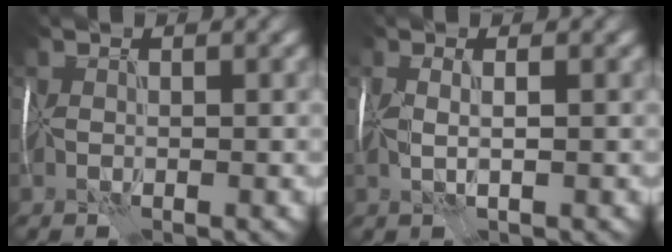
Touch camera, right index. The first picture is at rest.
{"total": 0.5, "force": [0.4, -0.3, 0.2], "torque": [-0.021, 0.003, 0.007]}